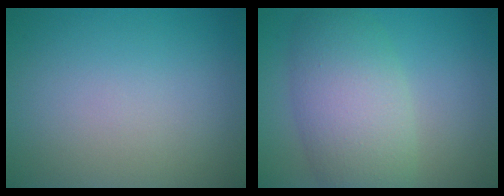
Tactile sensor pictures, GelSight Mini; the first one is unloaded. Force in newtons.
{"total": 7.1, "press": 7.1, "slide": 0.4}